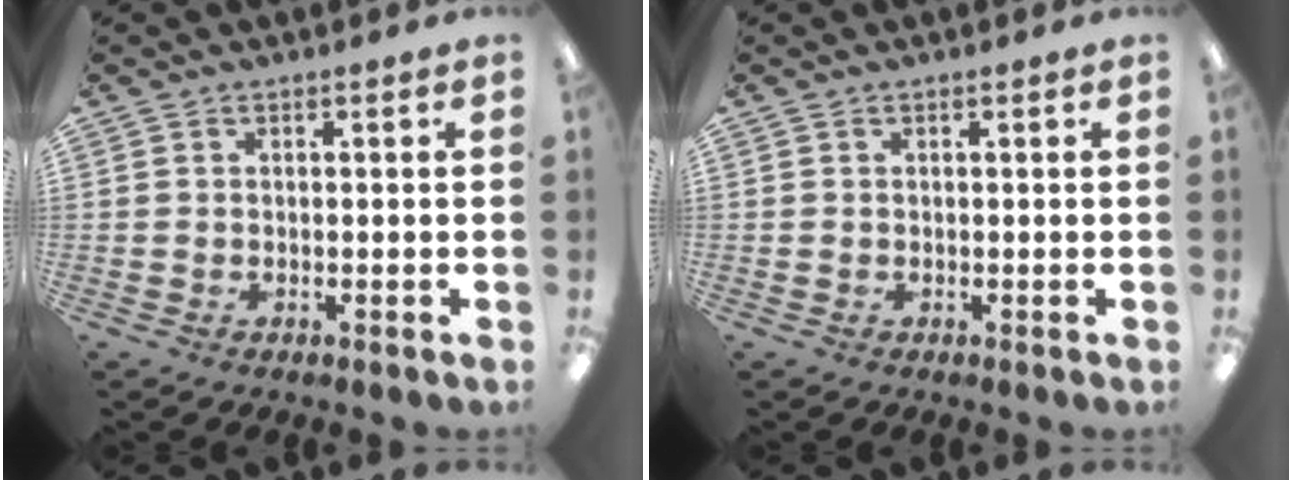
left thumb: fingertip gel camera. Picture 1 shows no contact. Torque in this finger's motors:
{"motor_torque": [0.00, 0.00, 0.01, -0.01, 0.00]}